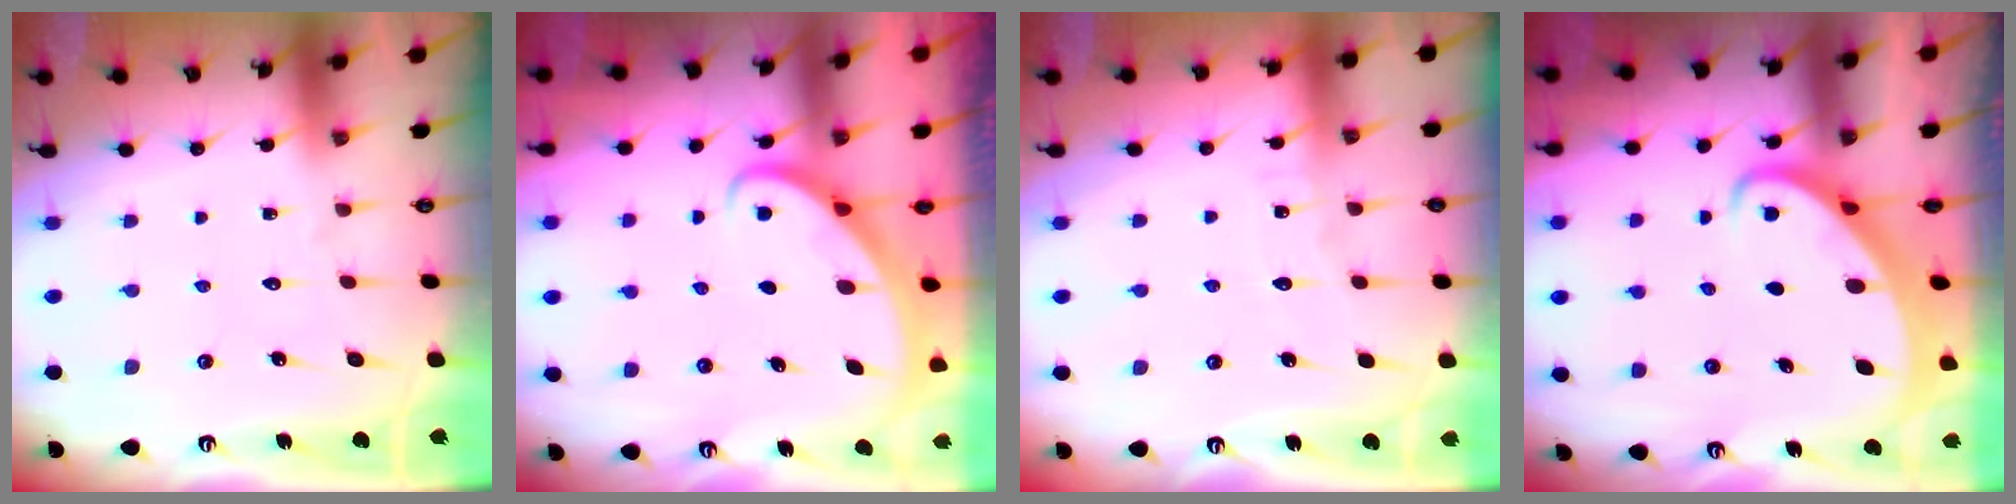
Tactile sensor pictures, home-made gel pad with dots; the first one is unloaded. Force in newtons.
{"total": 2.7, "press": 2.7, "slide": 0.2}
{"total": 2.9, "press": 2.8, "slide": 0.4}
{"total": 2.7, "press": 2.7, "slide": 0.2}